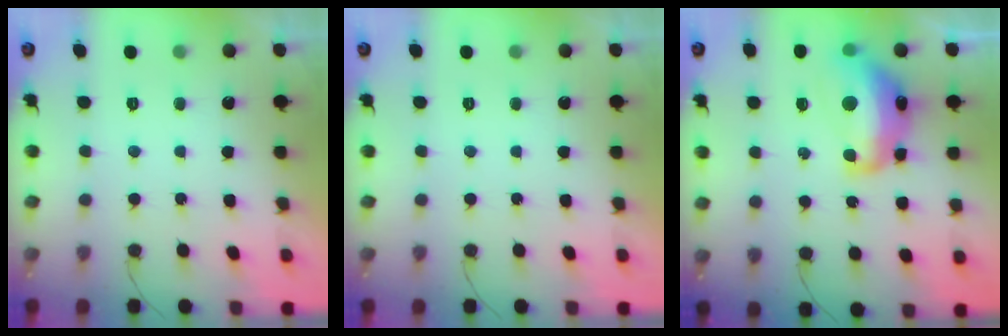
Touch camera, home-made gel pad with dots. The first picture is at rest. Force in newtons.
{"total": 0.0}
{"total": 15.8, "press": 15.8, "slide": 1.2}